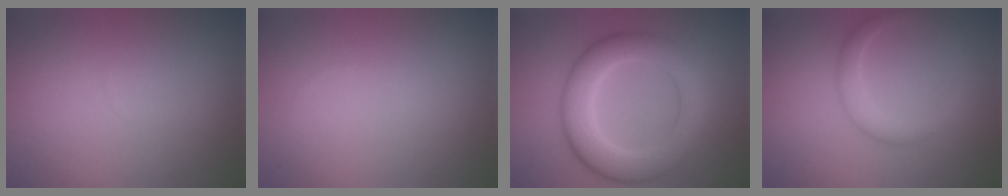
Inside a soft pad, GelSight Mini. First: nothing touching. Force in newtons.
{"total": 0.0}
{"total": 6.9, "press": 6.8, "slide": 0.6}
{"total": 2.2, "press": 2.2, "slide": 0.1}